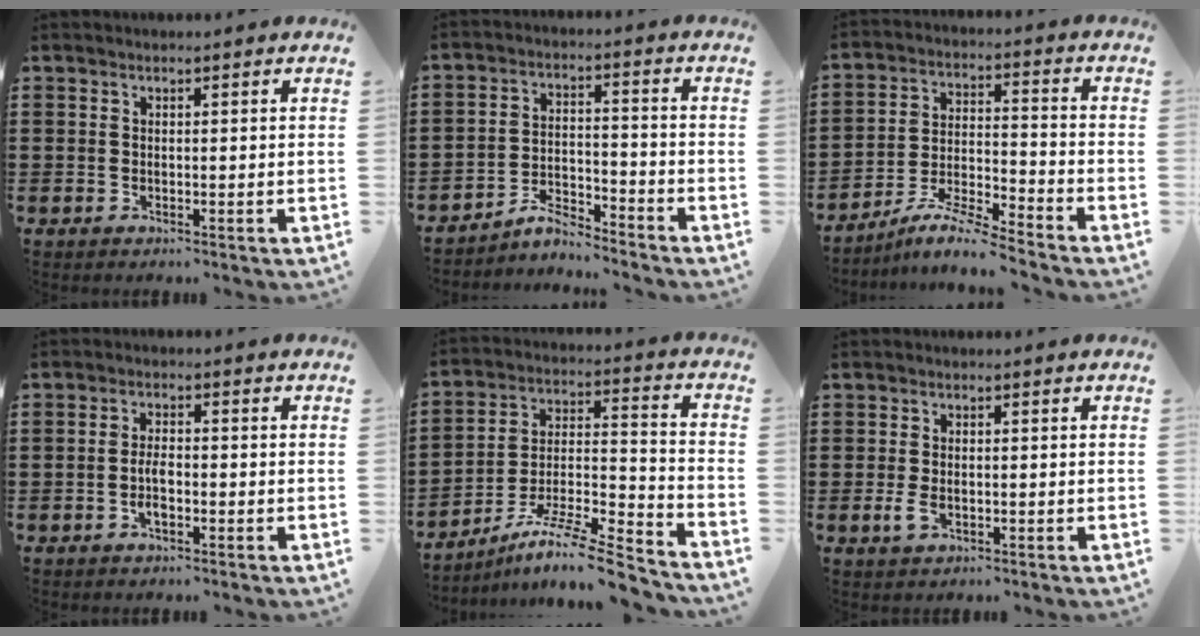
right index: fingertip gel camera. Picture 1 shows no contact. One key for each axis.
{"total": 4.8, "fx": -4.6, "fy": 0.5, "fz": 1.2, "tx": -0.032, "ty": 0.002, "tz": -0.094}
{"total": 6.4, "fx": -5.9, "fy": -0.5, "fz": 2.3, "tx": -0.050, "ty": -0.014, "tz": -0.117}
{"total": 3.4, "fx": -1.0, "fy": 1.2, "fz": 3.1, "tx": -0.072, "ty": -0.005, "tz": -0.021}
{"total": 10.6, "fx": -8.8, "fy": 0.9, "fz": 6.0, "tx": -0.095, "ty": 0.010, "tz": -0.171}
{"total": 2.1, "fx": -0.7, "fy": 1.2, "fz": 1.7, "tx": -0.048, "ty": -0.009, "tz": -0.015}